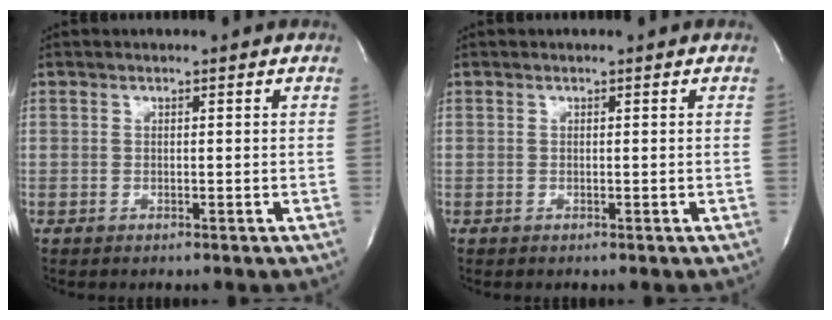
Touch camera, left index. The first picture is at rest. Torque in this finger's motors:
{"motor_torque": [0.00, 0.00, 0.00, 0.00]}